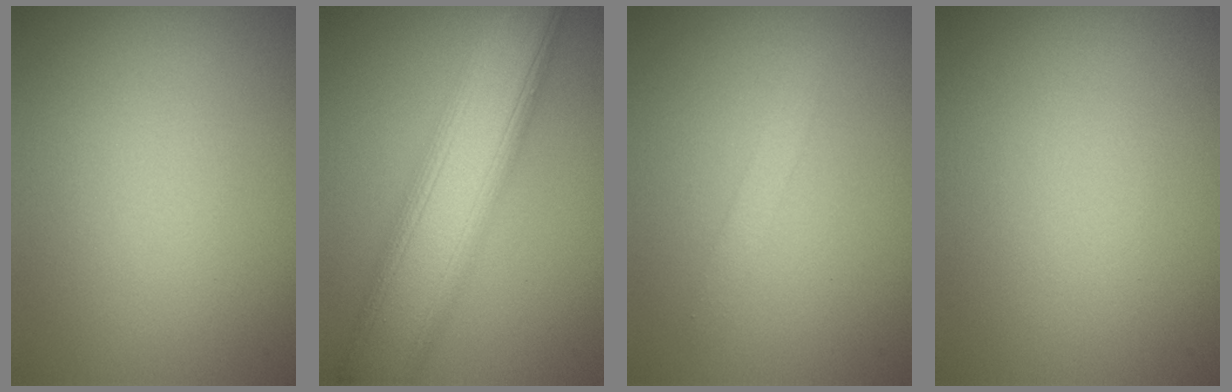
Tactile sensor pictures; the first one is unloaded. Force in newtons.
{"total": 10.0, "press": 10.0, "slide": 0.2}
{"total": 1.1, "press": 1.1, "slide": 0.1}
{"total": 0.0}